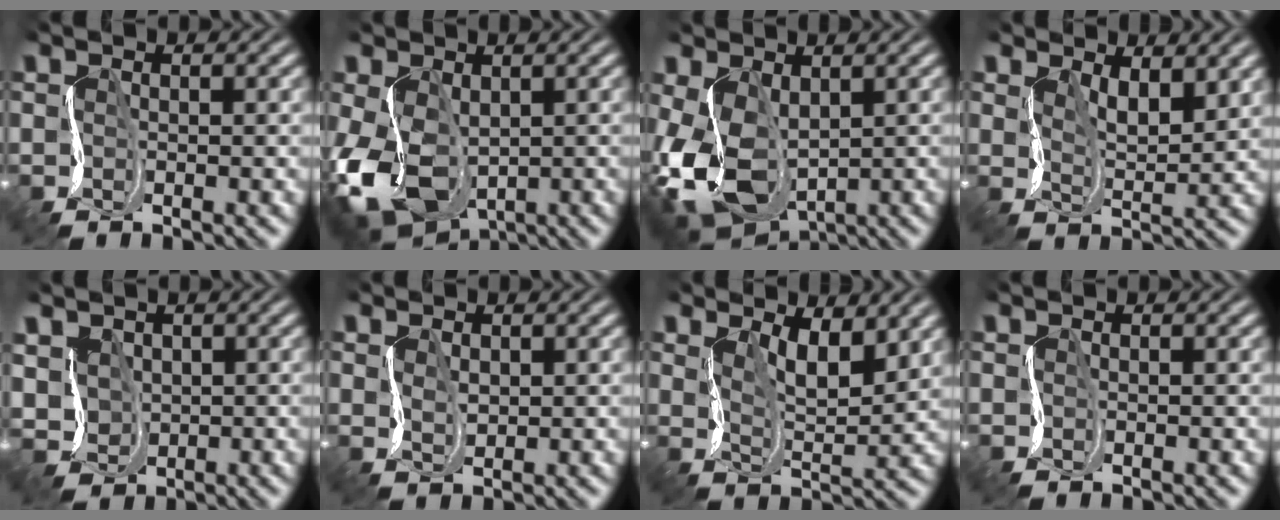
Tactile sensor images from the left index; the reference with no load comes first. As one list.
[{"total": 9.5, "force": [-2.8, 6.3, 6.6], "torque": [-0.162, -0.030, -0.055]}, {"total": 9.1, "force": [-1.8, 5.8, 6.7], "torque": [-0.165, -0.023, -0.035]}, {"total": 3.4, "force": [1.6, 1.4, 2.7], "torque": [-0.058, -0.013, 0.027]}, {"total": 3.8, "force": [0.1, 3.5, 1.6], "torque": [-0.052, 0.008, -0.002]}, {"total": 1.0, "force": [0.0, 0.7, 0.6], "torque": [-0.018, -0.003, -0.001]}, {"total": 4.6, "force": [2.0, 1.9, 3.6], "torque": [-0.066, -0.013, 0.029]}, {"total": 0.0}]